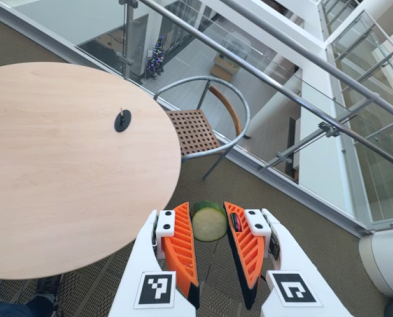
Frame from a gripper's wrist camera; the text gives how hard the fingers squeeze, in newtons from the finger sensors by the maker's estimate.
{"total": 8.5, "left": 8.5, "right": 8.4}